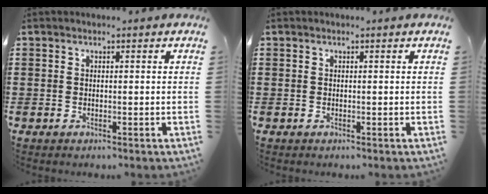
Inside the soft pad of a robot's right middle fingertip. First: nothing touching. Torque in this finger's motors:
{"motor_torque": [0.15, -0.08, 0.03, -0.01]}